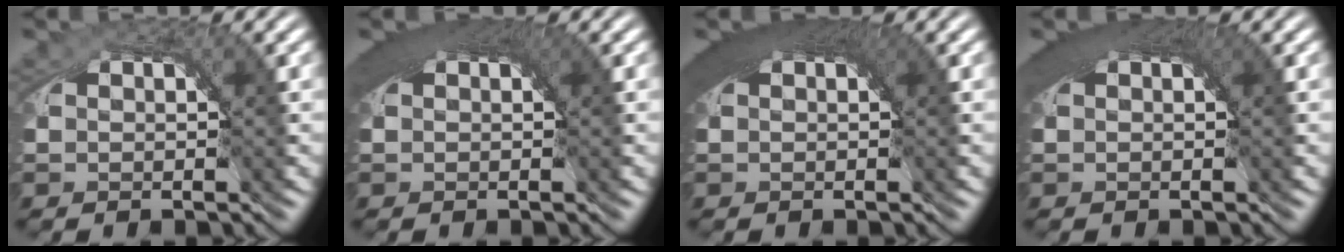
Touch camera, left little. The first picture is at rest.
{"total": 4.1, "force": [1.4, 1.3, 3.7], "torque": [-0.042, 0.010, 0.016]}
{"total": 5.6, "force": [1.8, 1.9, 4.9], "torque": [-0.059, 0.014, 0.020]}
{"total": 4.4, "force": [1.5, 1.5, 3.9], "torque": [-0.045, 0.012, 0.018]}